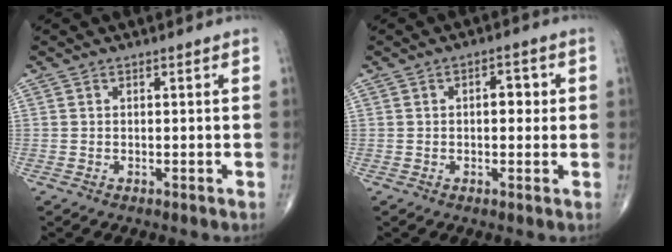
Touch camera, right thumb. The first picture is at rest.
{"total": 3.7, "force": [0.4, 2.1, 3.0], "torque": [-0.025, 0.003, 0.001]}